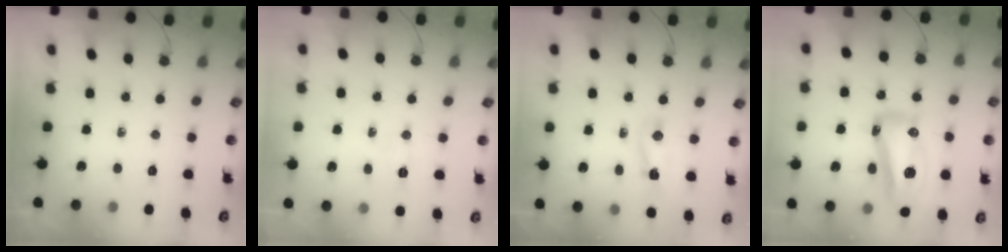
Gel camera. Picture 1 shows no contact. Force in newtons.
{"total": 4.9, "press": 3.1, "slide": 3.8}
{"total": 3.9, "press": 3.8, "slide": 0.4}
{"total": 14.5, "press": 14.4, "slide": 2.1}